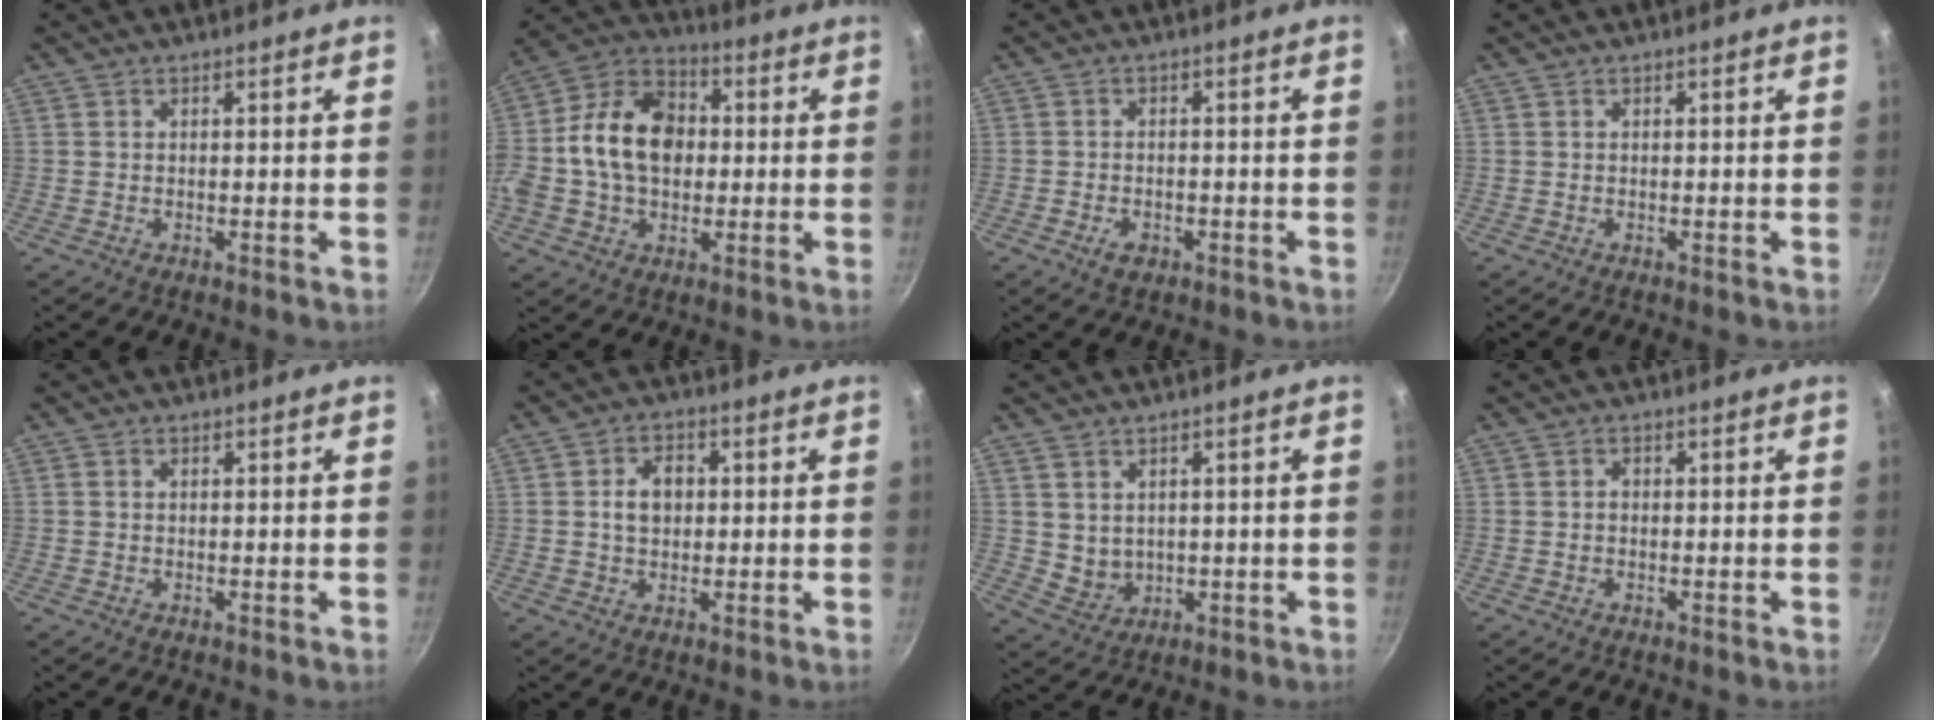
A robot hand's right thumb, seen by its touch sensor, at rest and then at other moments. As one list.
[{"total": 17.8, "force": [0.4, 13.1, 12.2], "torque": [-0.190, 0.033, -0.010]}, {"total": 3.1, "force": [-1.6, 2.0, 1.8], "torque": [-0.031, 0.011, -0.025]}, {"total": 0.0}, {"total": 0.5, "force": [0.2, 0.4, 0.3], "torque": [-0.003, 0.003, 0.003]}, {"total": 5.6, "force": [0.5, 4.2, 3.7], "torque": [-0.039, 0.009, 0.005]}, {"total": 4.2, "force": [1.3, 3.5, 2.0], "torque": [-0.023, -0.009, 0.039]}, {"total": 1.0, "force": [0.0, 0.8, 0.6], "torque": [-0.010, 0.006, -0.001]}]